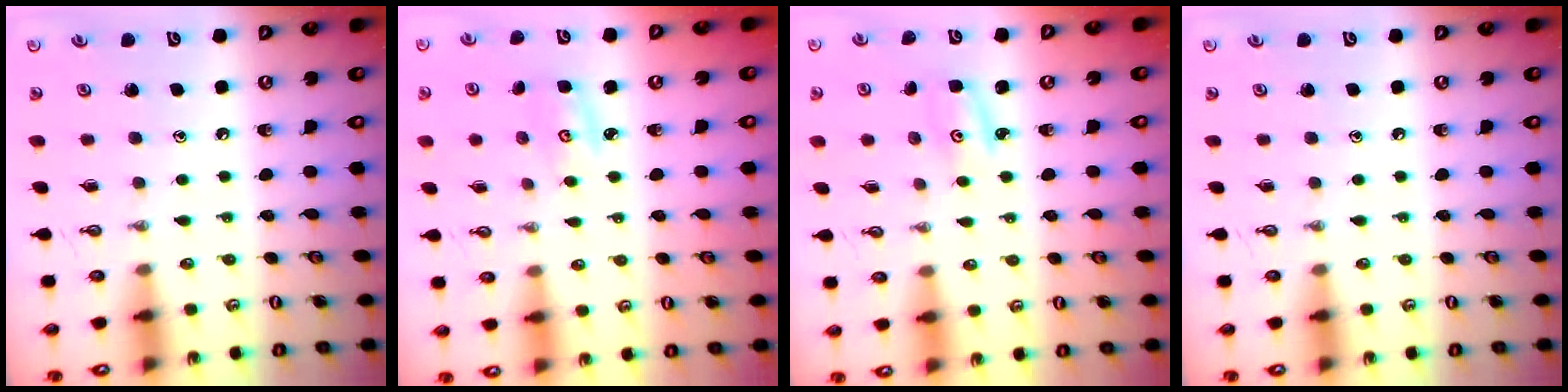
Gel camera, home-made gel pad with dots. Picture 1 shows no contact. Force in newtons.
{"total": 2.6, "press": 2.6, "slide": 0.3}
{"total": 3.3, "press": 3.3, "slide": 0.3}
{"total": 0.0}